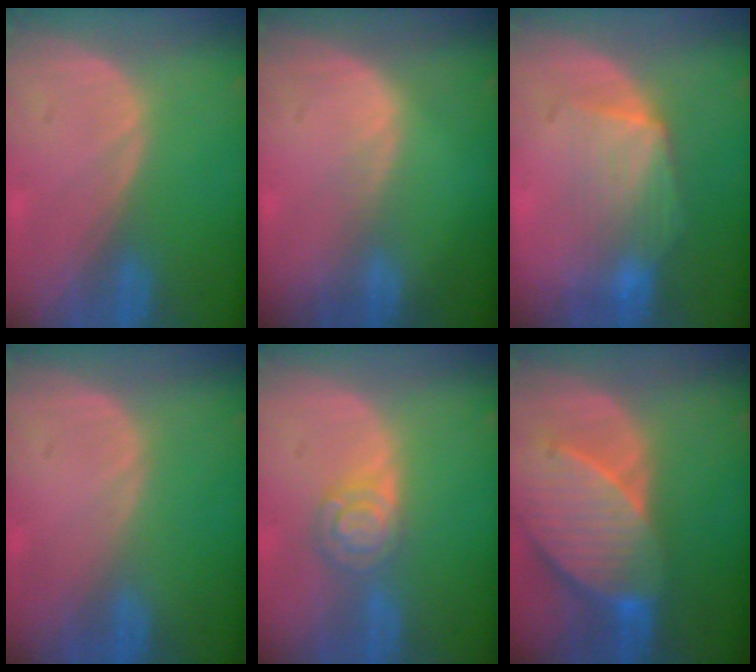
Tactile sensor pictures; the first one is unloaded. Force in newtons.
{"total": 0.9, "press": 0.9, "slide": 0.1}
{"total": 7.0, "press": 6.6, "slide": 2.3}
{"total": 0.0}
{"total": 5.3, "press": 4.6, "slide": 2.6}
{"total": 10.1, "press": 8.9, "slide": 4.8}